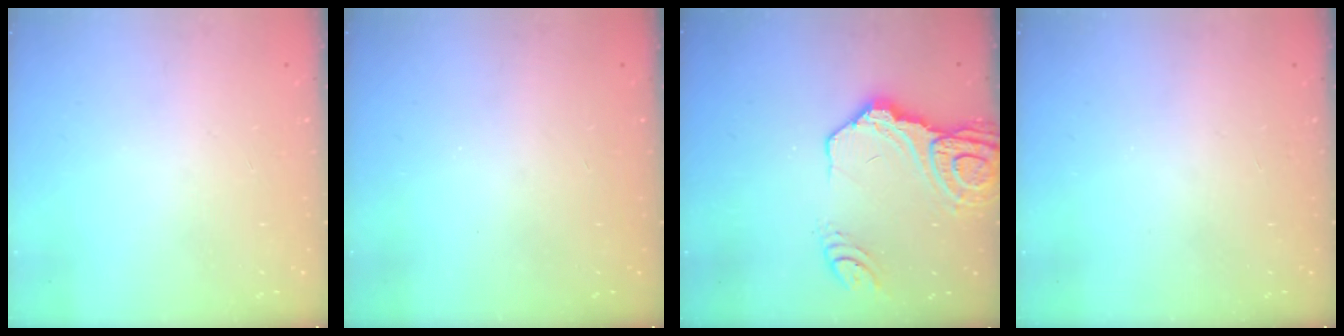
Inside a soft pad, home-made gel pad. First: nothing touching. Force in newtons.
{"total": 0.0}
{"total": 16.4, "press": 16.3, "slide": 1.9}
{"total": 0.0}